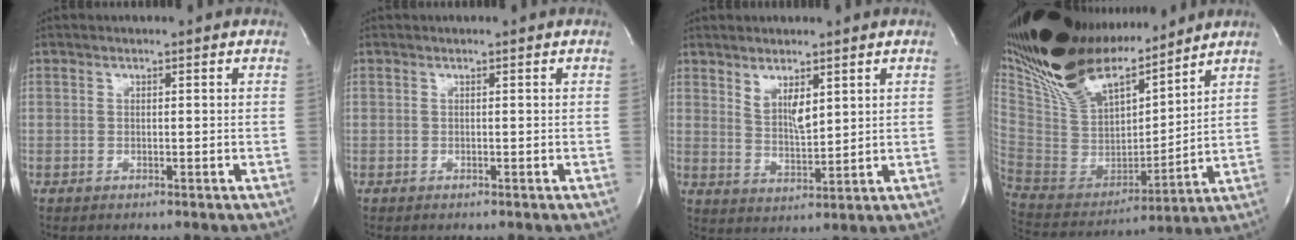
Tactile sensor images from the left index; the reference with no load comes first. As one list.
[{"total": 0.0}, {"total": 4.4, "force": [2.2, 1.5, 3.4], "torque": [-0.070, -0.007, 0.049]}, {"total": 22.5, "force": [18.6, 6.7, 10.7], "torque": [-0.208, -0.009, 0.342]}]